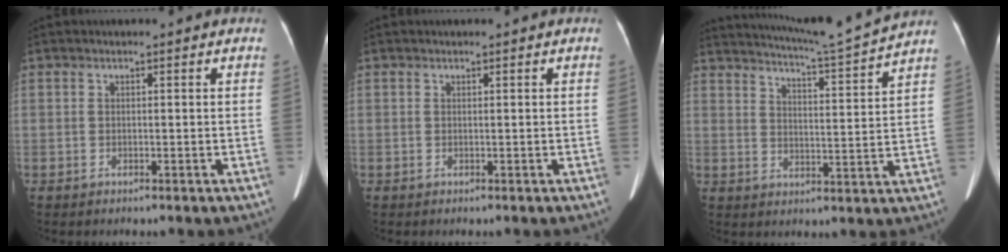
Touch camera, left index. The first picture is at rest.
{"total": 0.0}
{"total": 12.0, "force": [11.3, -2.4, 3.1], "torque": [-0.066, -0.035, 0.163]}